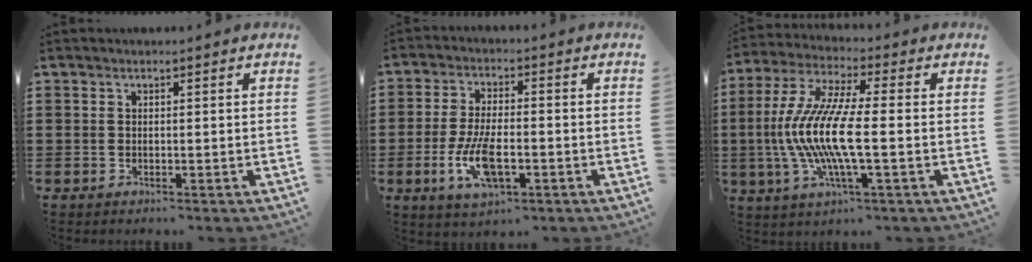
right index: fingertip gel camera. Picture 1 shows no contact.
{"total": 8.3, "force": [-2.6, 3.5, 7.1], "torque": [-0.156, -0.011, -0.049]}
{"total": 11.2, "force": [-2.0, 2.2, 10.8], "torque": [-0.241, -0.016, -0.046]}